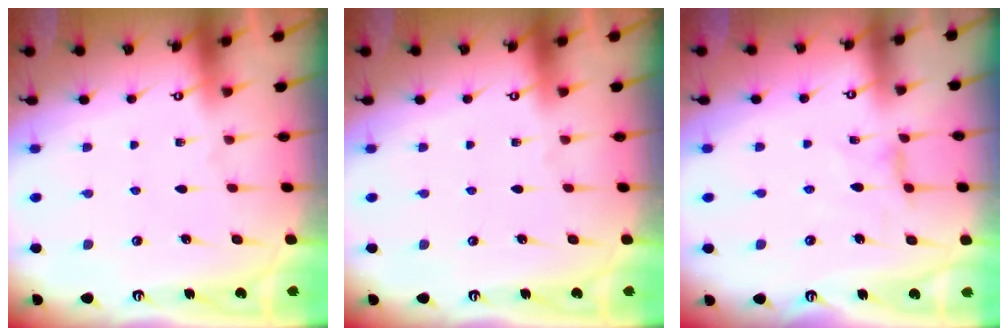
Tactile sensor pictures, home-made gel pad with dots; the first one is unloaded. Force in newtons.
{"total": 0.0}
{"total": 2.5, "press": 2.5, "slide": 0.5}